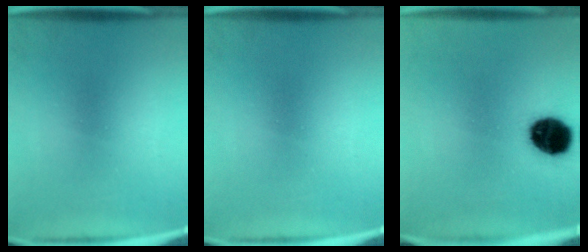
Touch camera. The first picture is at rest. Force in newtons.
{"total": 0.0}
{"total": 11.6}